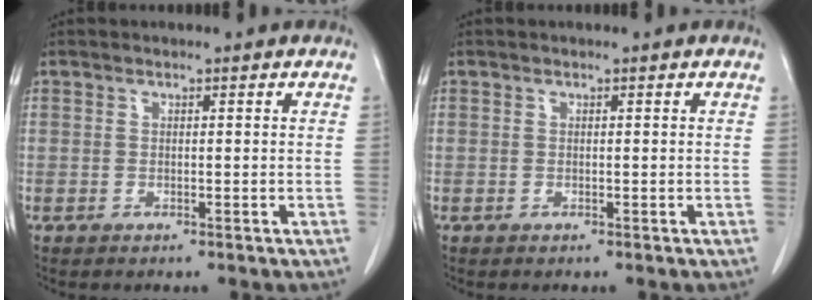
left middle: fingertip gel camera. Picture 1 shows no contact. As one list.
[{"total": 0.0}]